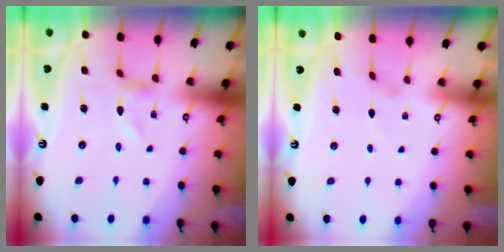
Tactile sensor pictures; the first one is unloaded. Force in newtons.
{"total": 0.7, "press": 0.7, "slide": 0.2}